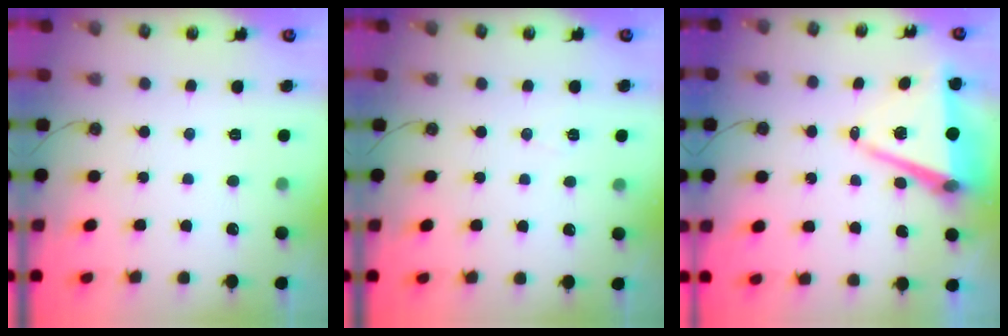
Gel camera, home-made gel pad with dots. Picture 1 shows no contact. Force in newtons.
{"total": 4.3, "press": 3.3, "slide": 2.8}
{"total": 10.2, "press": 9.4, "slide": 4.0}